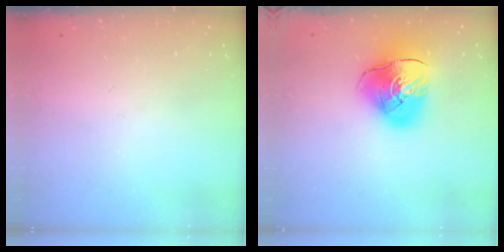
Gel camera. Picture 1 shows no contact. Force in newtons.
{"total": 15.0, "press": 14.8, "slide": 2.2}